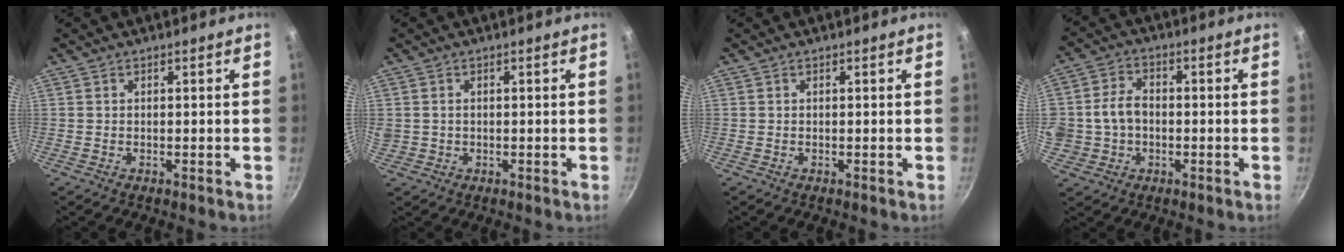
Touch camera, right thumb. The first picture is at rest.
{"total": 1.9, "force": [0.2, 1.8, 0.7], "torque": [-0.013, 0.005, 0.007]}
{"total": 0.0}
{"total": 7.8, "force": [-0.6, 6.5, 4.4], "torque": [-0.062, 0.023, -0.012]}